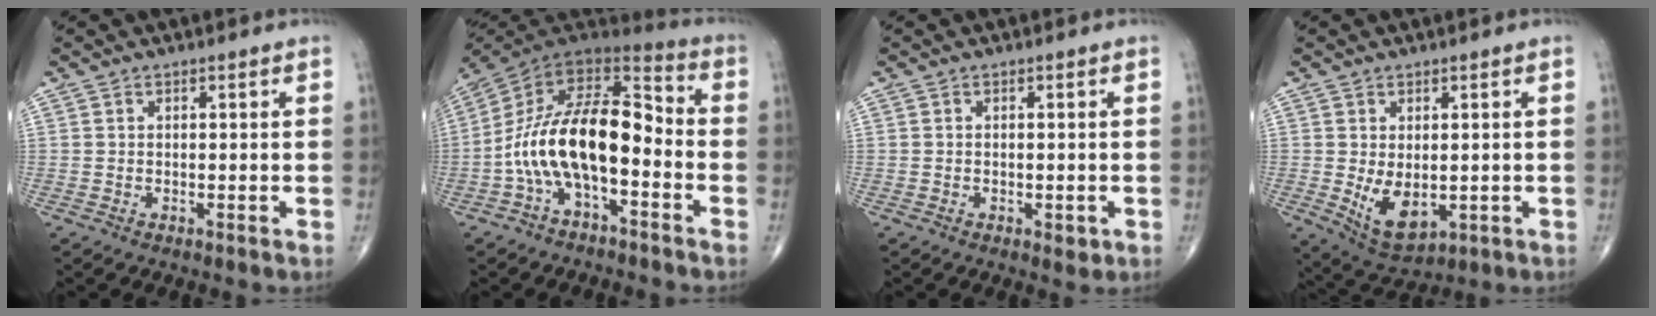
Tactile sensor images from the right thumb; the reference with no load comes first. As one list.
[{"total": 18.2, "force": [-4.2, 8.6, 15.4], "torque": [-0.260, 0.071, -0.084]}, {"total": 1.7, "force": [-0.6, 0.8, 1.4], "torque": [-0.014, -0.003, -0.007]}, {"total": 7.6, "force": [-0.8, 4.5, 6.1], "torque": [-0.089, -0.013, 0.006]}]